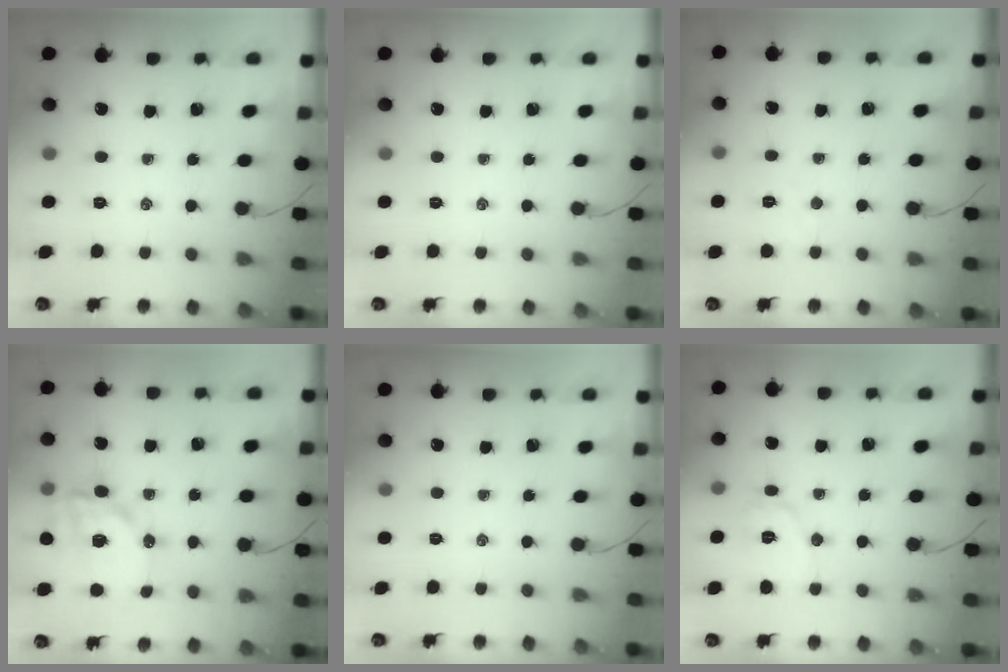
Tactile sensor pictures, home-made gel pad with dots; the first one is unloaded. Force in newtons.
{"total": 0.0}
{"total": 4.0, "press": 3.9, "slide": 0.8}
{"total": 14.7, "press": 14.4, "slide": 3.1}
{"total": 0.0}
{"total": 7.4, "press": 7.4, "slide": 1.0}